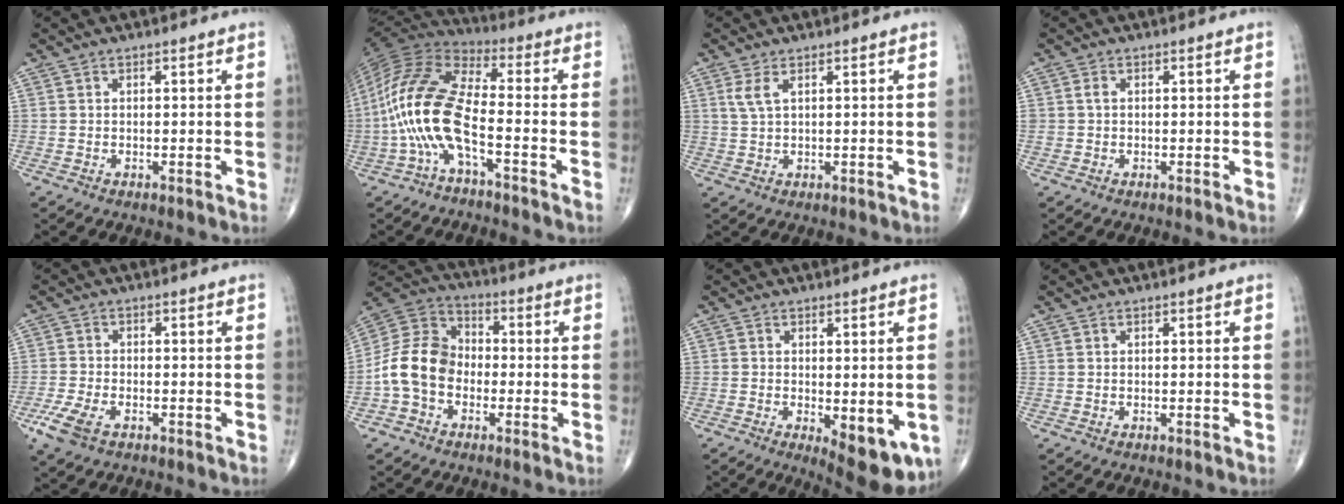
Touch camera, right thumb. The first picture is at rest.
{"total": 16.0, "force": [-4.7, 5.5, 14.2], "torque": [-0.313, 0.050, -0.097]}
{"total": 2.9, "force": [1.3, 1.0, 2.4], "torque": [-0.057, 0.004, 0.036]}
{"total": 1.3, "force": [0.1, 1.0, 0.8], "torque": [-0.013, 0.001, 0.004]}
{"total": 5.9, "force": [-3.0, 2.9, 4.1], "torque": [-0.102, 0.003, -0.058]}
{"total": 11.9, "force": [-2.7, 9.0, 7.2], "torque": [-0.127, 0.038, -0.065]}
{"total": 10.0, "force": [-3.1, 4.3, 8.4], "torque": [-0.098, -0.014, -0.035]}
{"total": 0.0}